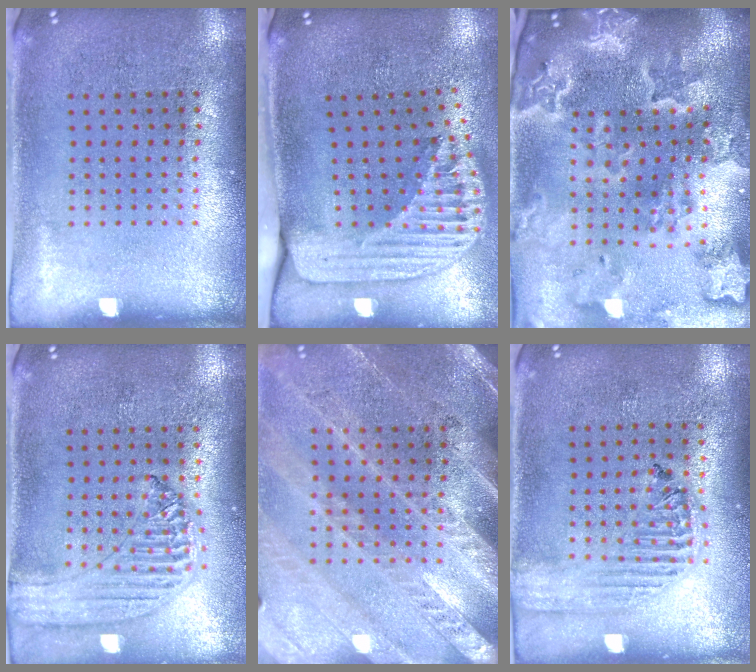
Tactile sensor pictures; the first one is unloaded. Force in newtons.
{"total": 2.6, "press": 1.8, "slide": 1.9}
{"total": 4.7, "press": 3.8, "slide": 2.8}
{"total": 1.2, "press": 1.2, "slide": 0.2}
{"total": 2.9, "press": 2.6, "slide": 1.1}
{"total": 1.7, "press": 1.6, "slide": 0.6}